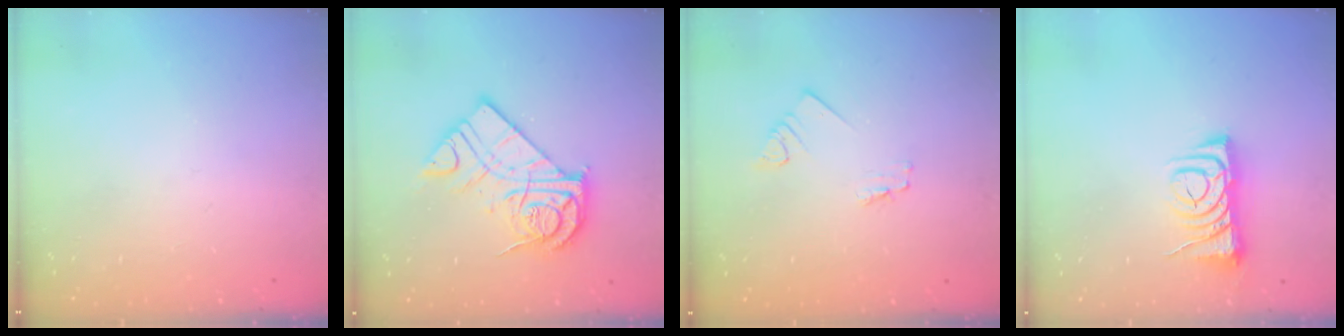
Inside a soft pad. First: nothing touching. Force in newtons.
{"total": 15.8, "press": 15.7, "slide": 1.3}
{"total": 1.6, "press": 1.6, "slide": 0.1}
{"total": 7.3, "press": 7.2, "slide": 0.9}